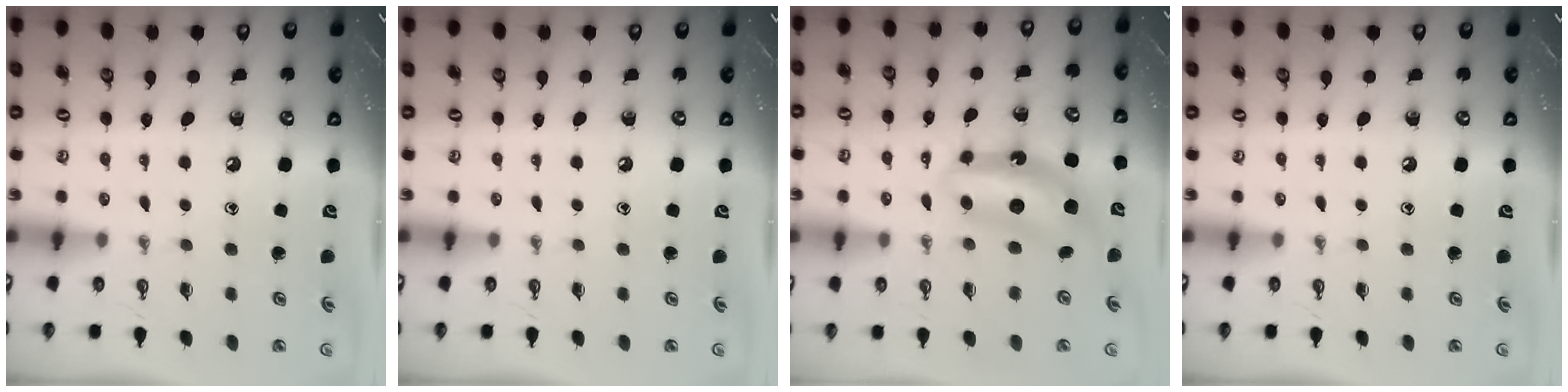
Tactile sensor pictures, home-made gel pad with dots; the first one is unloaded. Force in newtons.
{"total": 0.0}
{"total": 7.6, "press": 7.6, "slide": 0.6}
{"total": 0.0}